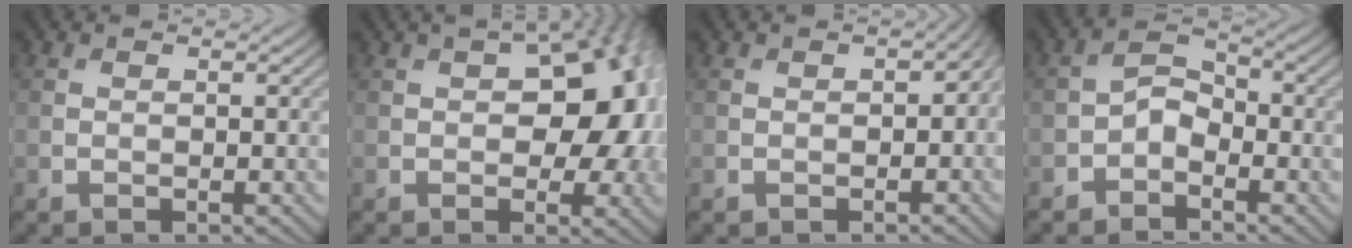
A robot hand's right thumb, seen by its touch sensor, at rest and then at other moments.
{"total": 12.3, "force": [0.9, 7.1, 10.0], "torque": [-0.122, 0.010, 0.013]}
{"total": 2.8, "force": [-0.4, 1.9, 2.0], "torque": [-0.023, -0.011, -0.007]}
{"total": 3.3, "force": [-1.8, 2.0, 2.0], "torque": [-0.036, 0.012, -0.043]}